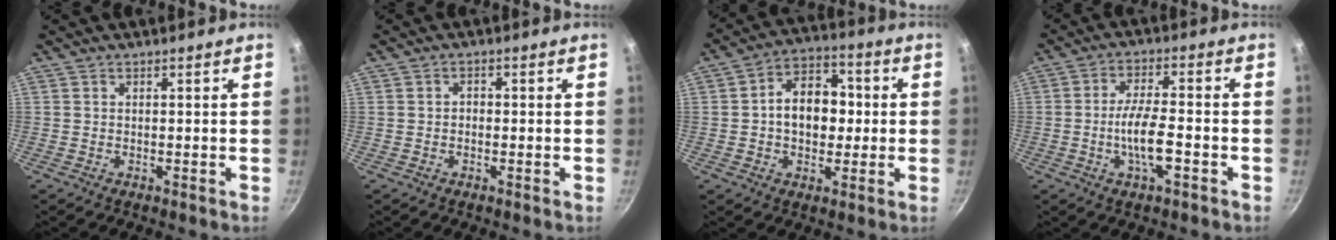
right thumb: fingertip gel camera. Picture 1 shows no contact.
{"total": 1.4, "force": [-0.4, 1.0, 0.8], "torque": [-0.012, 0.008, -0.008]}
{"total": 11.9, "force": [0.2, 8.6, 8.2], "torque": [-0.084, 0.026, -0.010]}
{"total": 8.3, "force": [-2.7, 2.5, 7.4], "torque": [-0.132, 0.019, -0.054]}